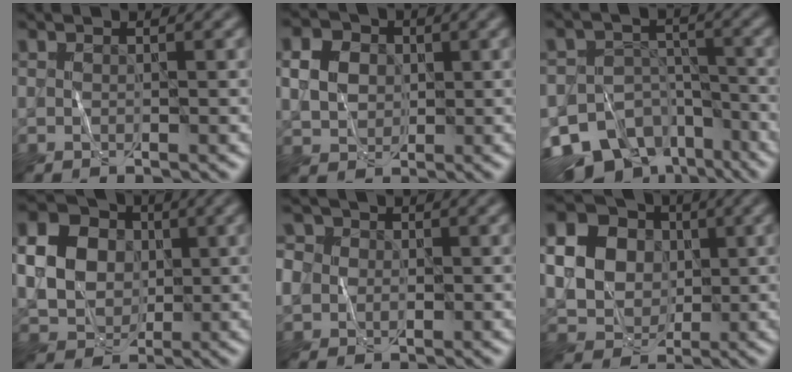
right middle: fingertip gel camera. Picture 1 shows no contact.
{"total": 3.7, "force": [0.7, 3.1, 2.0], "torque": [-0.039, 0.004, 0.010]}
{"total": 13.5, "force": [-9.0, 9.0, 4.3], "torque": [-0.075, -0.026, -0.131]}
{"total": 9.2, "force": [1.3, 7.9, 4.6], "torque": [-0.106, 0.018, 0.016]}
{"total": 6.5, "force": [0.7, 5.8, 2.7], "torque": [-0.062, 0.032, -0.011]}
{"total": 14.4, "force": [2.8, 13.0, 5.6], "torque": [-0.161, 0.027, 0.042]}